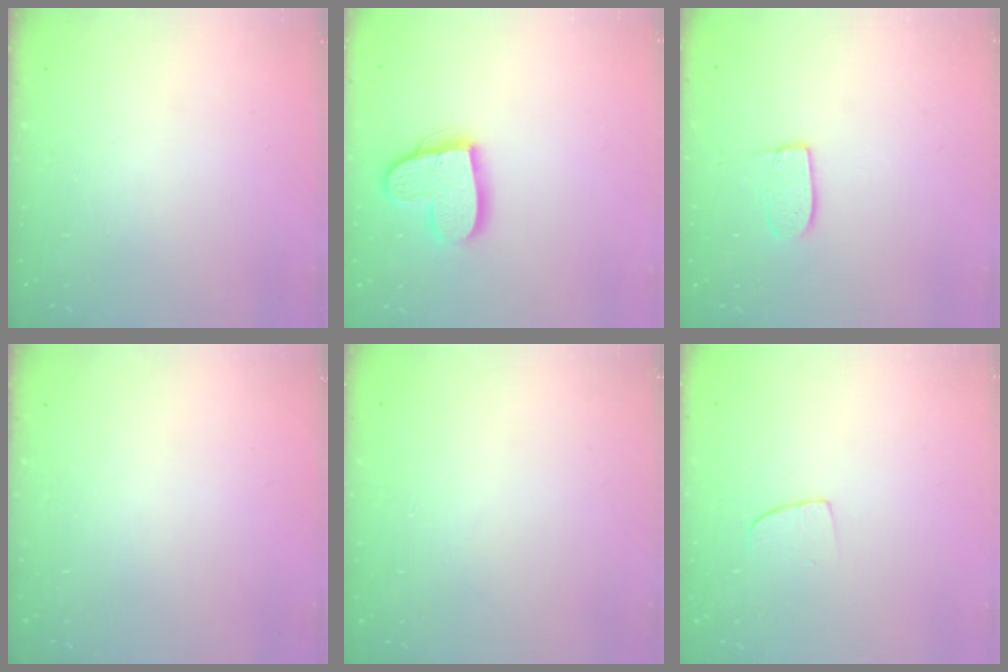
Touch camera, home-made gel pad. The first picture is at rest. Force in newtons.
{"total": 15.0, "press": 14.9, "slide": 1.1}
{"total": 5.5, "press": 5.5, "slide": 0.4}
{"total": 0.0}
{"total": 0.0}
{"total": 6.0, "press": 5.9, "slide": 0.5}